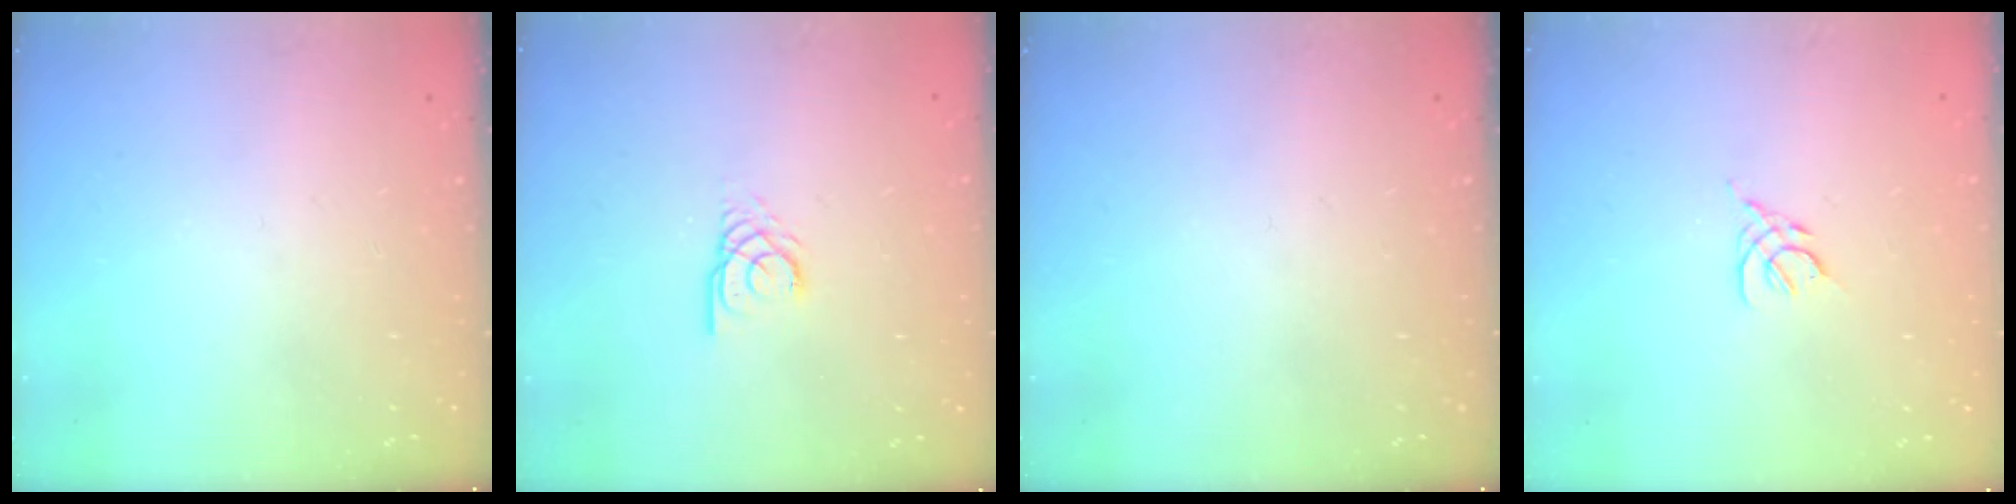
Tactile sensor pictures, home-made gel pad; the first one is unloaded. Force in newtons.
{"total": 2.9, "press": 2.9, "slide": 0.2}
{"total": 0.0}
{"total": 2.4, "press": 2.3, "slide": 0.6}